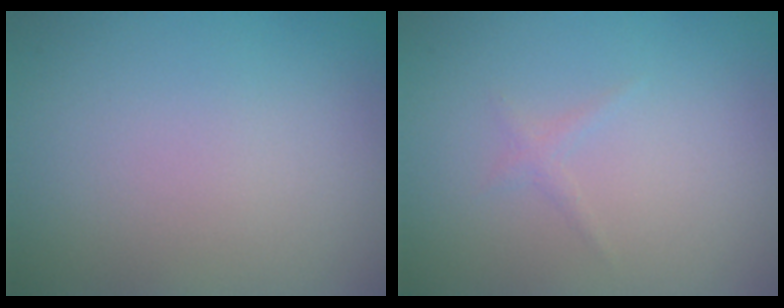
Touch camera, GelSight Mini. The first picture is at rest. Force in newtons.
{"total": 0.7, "press": 0.7, "slide": 0.1}